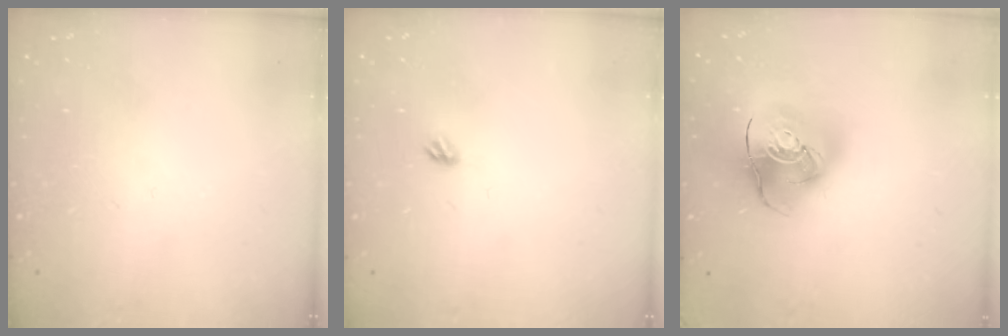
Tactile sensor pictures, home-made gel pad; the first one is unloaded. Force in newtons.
{"total": 3.5, "press": 3.4, "slide": 0.7}
{"total": 18.1, "press": 17.9, "slide": 2.7}